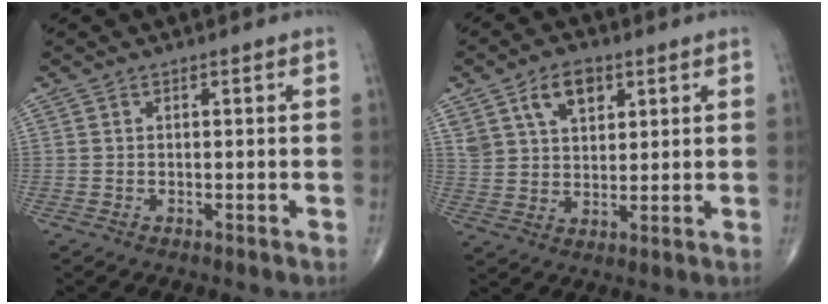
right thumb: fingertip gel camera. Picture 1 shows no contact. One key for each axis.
{"total": 8.8, "fx": 4.4, "fy": 5.4, "fz": 5.3, "tx": -0.076, "ty": -0.013, "tz": 0.082}